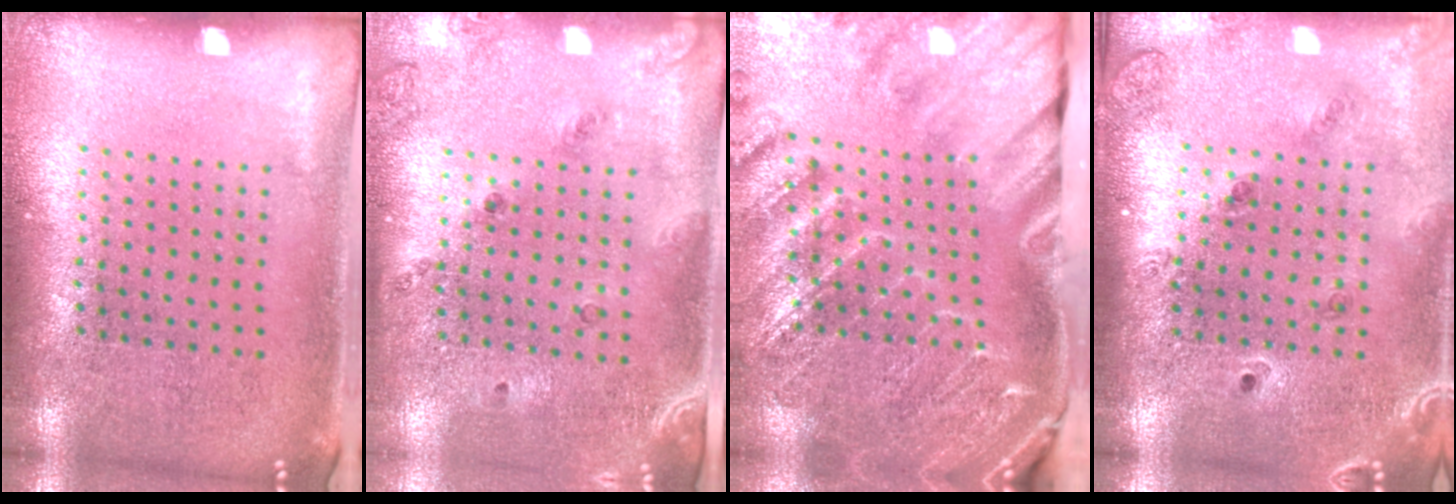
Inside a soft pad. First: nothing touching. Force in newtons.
{"total": 1.6, "press": 1.1, "slide": 1.1}
{"total": 3.1, "press": 3.0, "slide": 0.7}
{"total": 1.4, "press": 1.4, "slide": 0.3}